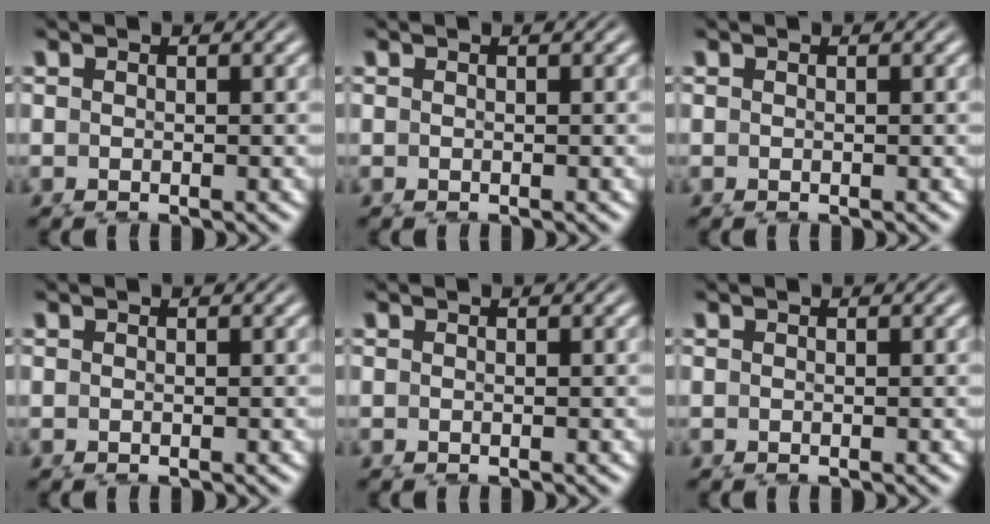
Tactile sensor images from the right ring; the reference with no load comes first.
{"total": 0.0}
{"total": 0.0}
{"total": 0.0}
{"total": 0.0}
{"total": 0.0}